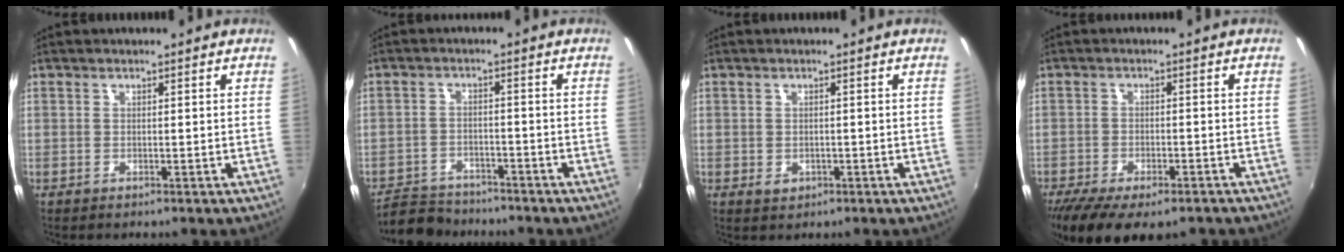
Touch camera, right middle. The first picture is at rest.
{"total": 8.9, "force": [-7.9, 3.6, 2.1], "torque": [-0.070, -0.003, -0.132]}
{"total": 3.0, "force": [-0.6, 2.5, 1.5], "torque": [-0.026, -0.003, -0.006]}
{"total": 14.8, "force": [-10.4, 6.1, 8.6], "torque": [-0.183, -0.045, -0.155]}